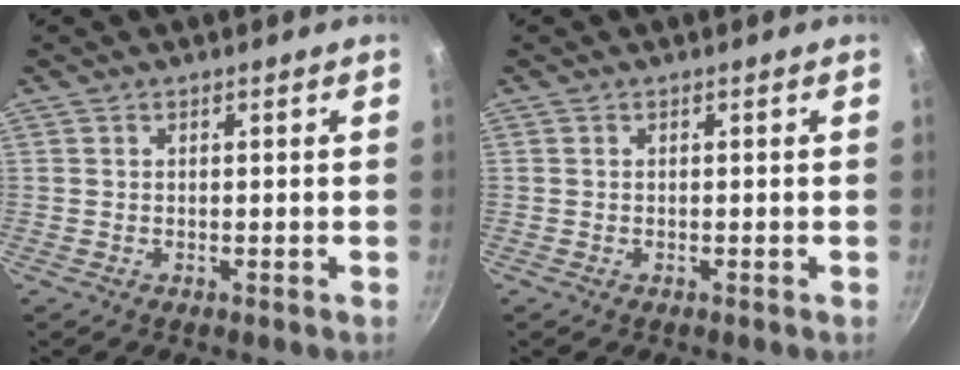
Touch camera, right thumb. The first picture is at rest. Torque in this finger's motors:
{"motor_torque": [0.30, -0.02, -0.04, 0.00, 0.00]}